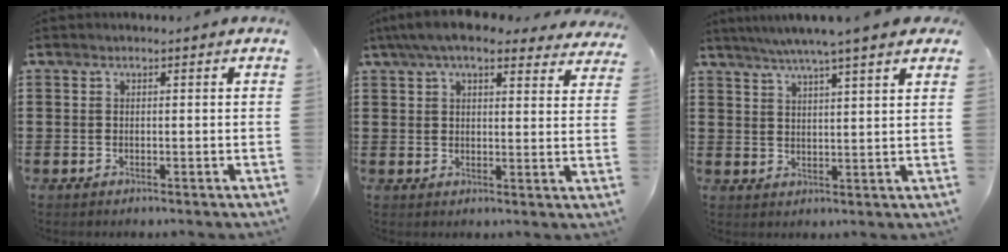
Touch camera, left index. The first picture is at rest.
{"total": 7.4, "force": [6.2, 1.3, 3.8], "torque": [-0.091, -0.012, 0.115]}
{"total": 5.4, "force": [4.5, 0.0, 3.0], "torque": [-0.070, -0.010, 0.079]}